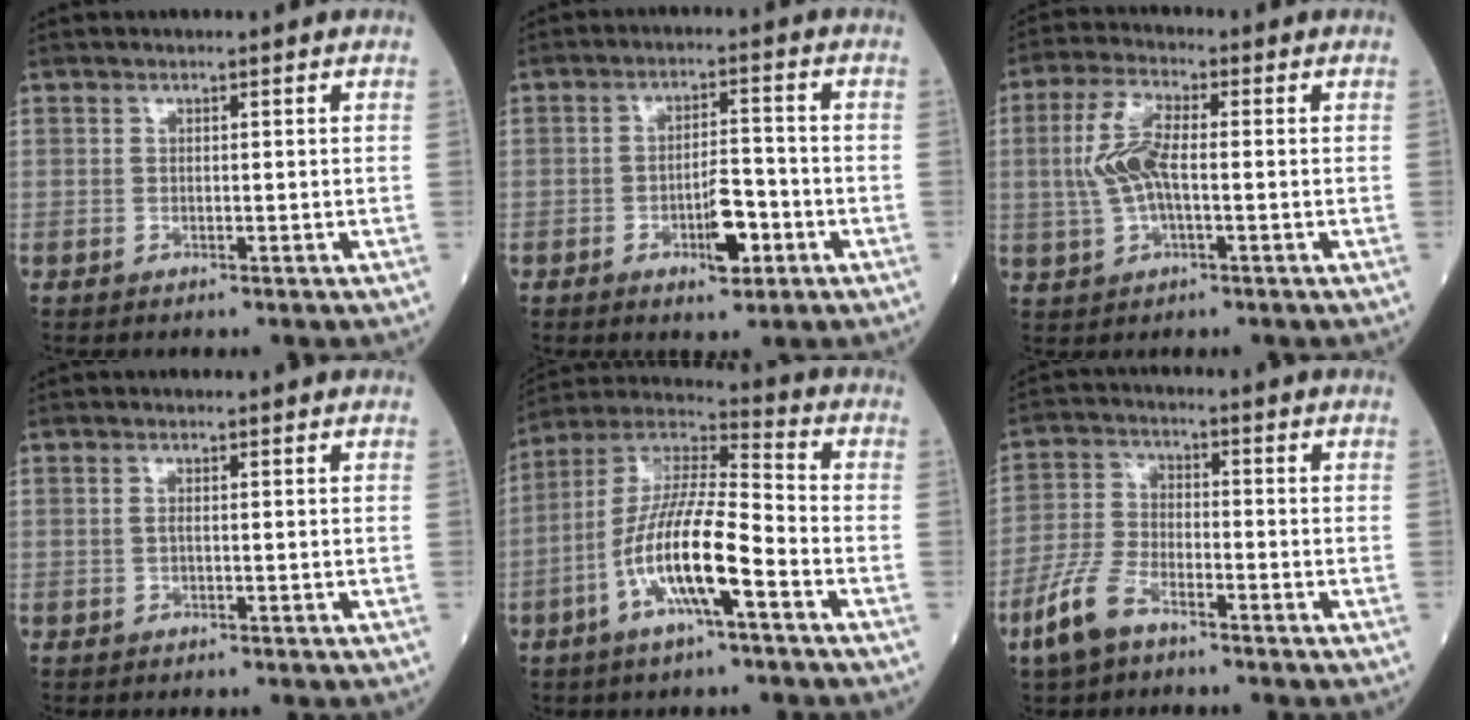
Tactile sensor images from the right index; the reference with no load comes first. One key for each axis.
{"total": 6.3, "fx": -2.5, "fy": 2.1, "fz": 5.4, "tx": -0.090, "ty": 0.003, "tz": -0.036}
{"total": 7.5, "fx": 0.0, "fy": 2.7, "fz": 7.0, "tx": -0.163, "ty": 0.010, "tz": 0.000}
{"total": 0.8, "fx": 0.1, "fy": 0.2, "fz": 0.7, "tx": -0.018, "ty": 0.000, "tz": 0.000}
{"total": 13.5, "fx": -5.1, "fy": 2.0, "fz": 12.4, "tx": -0.247, "ty": 0.002, "tz": -0.099}
{"total": 7.3, "fx": -5.0, "fy": 2.7, "fz": 4.6, "tx": -0.110, "ty": -0.006, "tz": -0.103}